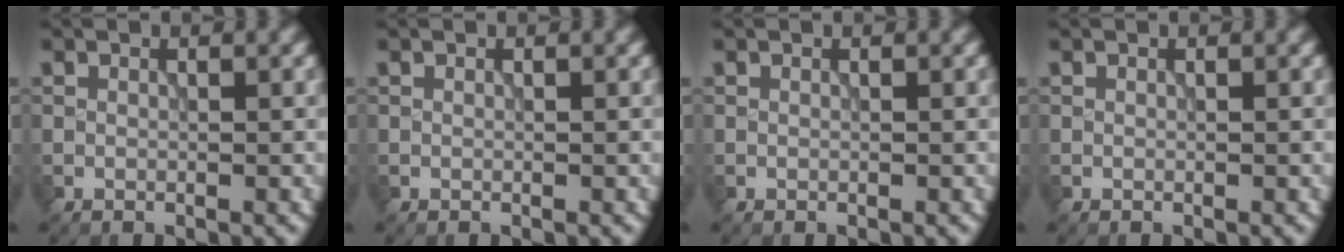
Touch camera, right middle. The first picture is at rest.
{"total": 0.0}
{"total": 0.0}
{"total": 0.0}